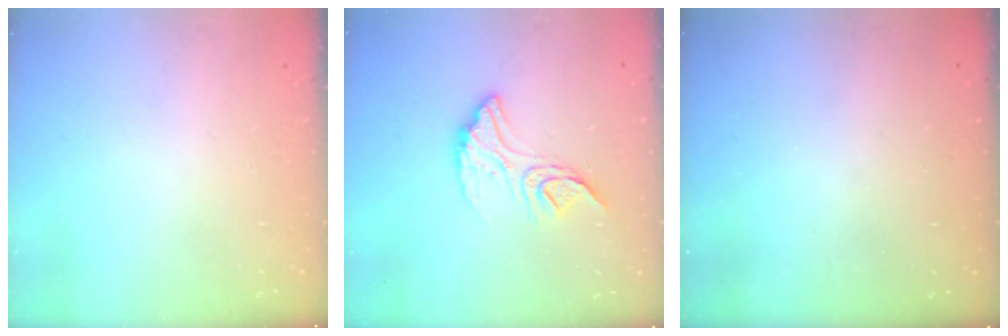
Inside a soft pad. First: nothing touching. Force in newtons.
{"total": 12.4, "press": 12.4, "slide": 0.7}
{"total": 3.2, "press": 3.2, "slide": 0.3}